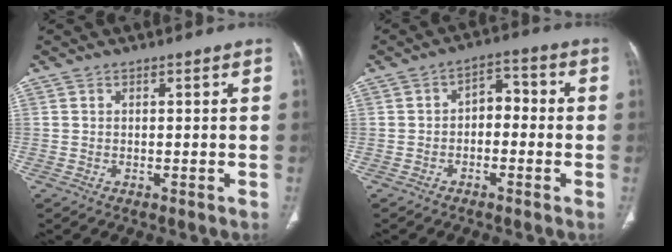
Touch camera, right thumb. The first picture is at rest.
{"total": 5.0, "force": [-1.0, 3.4, 3.6], "torque": [-0.034, 0.032, -0.027]}